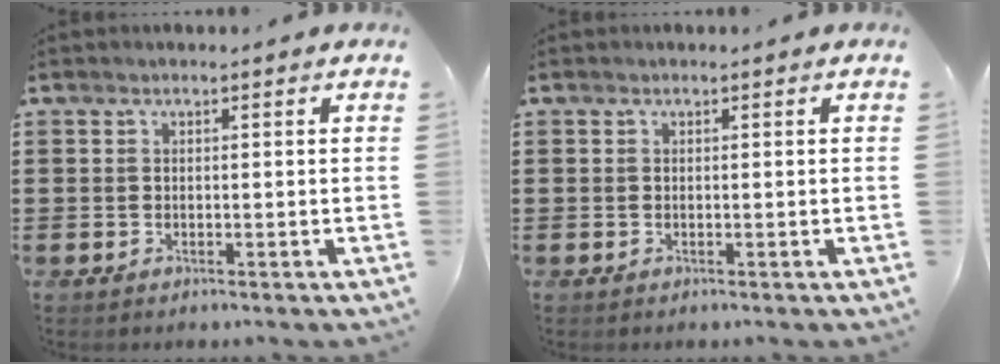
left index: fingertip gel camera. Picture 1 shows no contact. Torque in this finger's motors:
{"motor_torque": [-0.02, -0.02, 0.00, 0.00]}